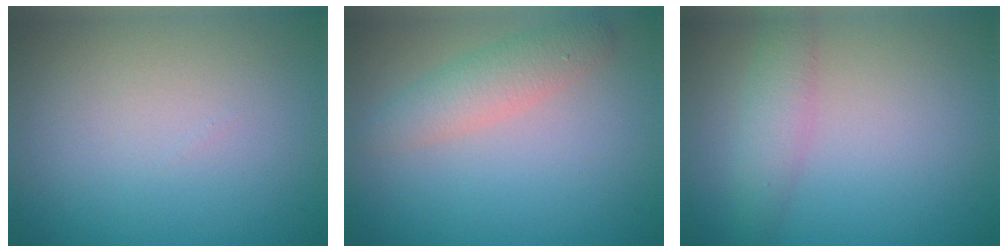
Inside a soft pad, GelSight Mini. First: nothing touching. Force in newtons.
{"total": 2.8, "press": 2.8, "slide": 0.1}
{"total": 2.5, "press": 2.5, "slide": 0.0}